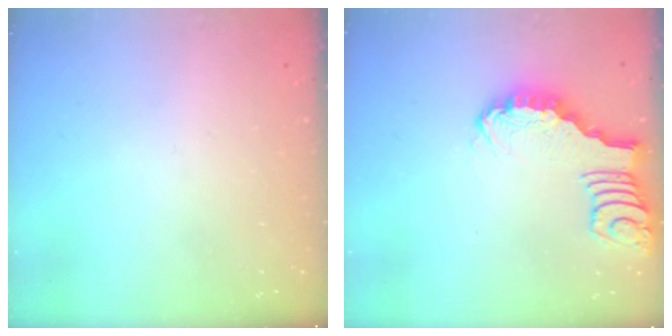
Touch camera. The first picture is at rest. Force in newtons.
{"total": 2.7, "press": 2.7, "slide": 0.4}